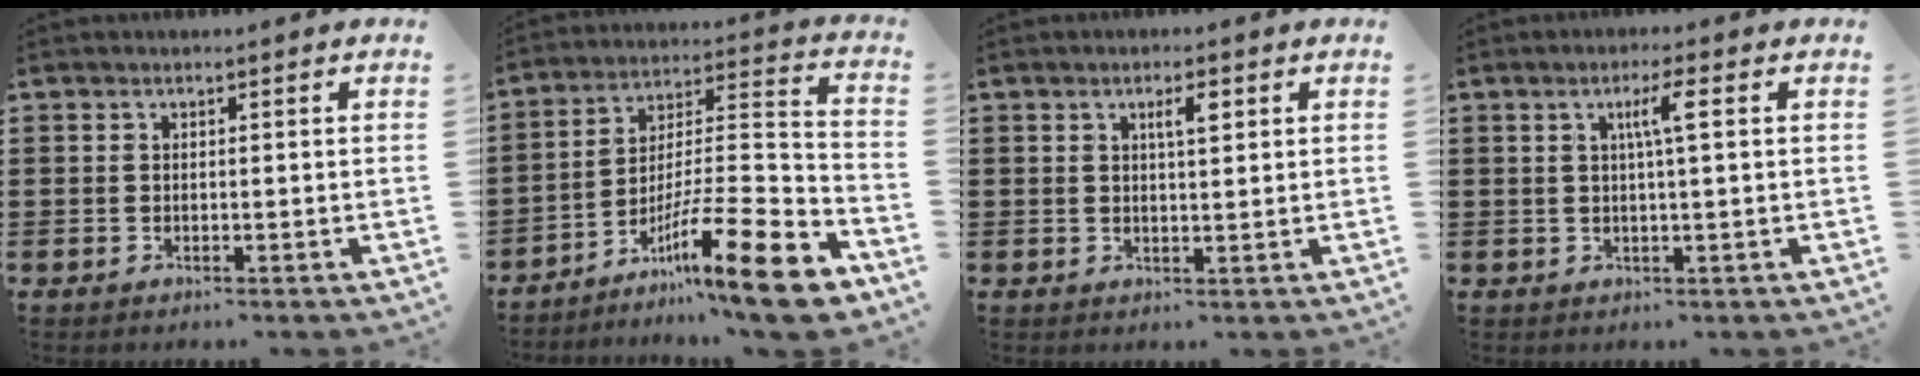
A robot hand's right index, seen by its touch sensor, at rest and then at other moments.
{"total": 15.6, "force": [-10.8, 1.3, 11.2], "torque": [-0.172, 0.026, -0.193]}
{"total": 2.6, "force": [1.0, 0.5, 2.4], "torque": [-0.040, 0.002, 0.013]}
{"total": 3.6, "force": [0.8, -0.1, 3.5], "torque": [-0.068, 0.002, 0.008]}